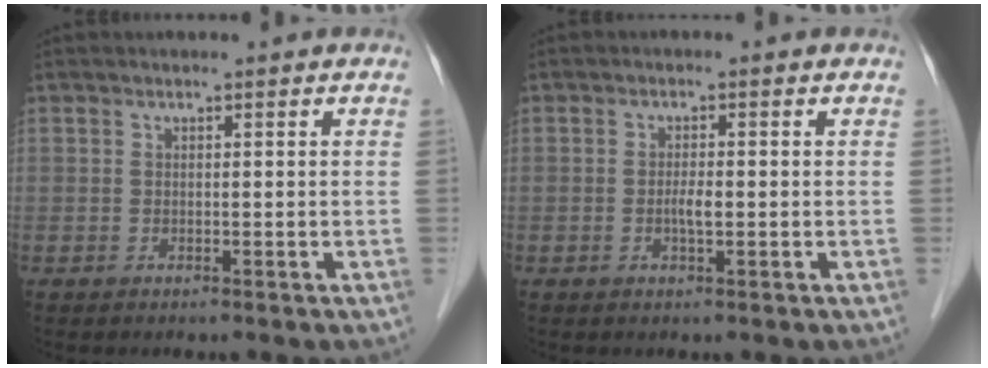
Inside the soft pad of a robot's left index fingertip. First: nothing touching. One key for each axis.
{"total": 1.9, "fx": -0.5, "fy": 0.4, "fz": 1.8, "tx": -0.035, "ty": 0.000, "tz": -0.010}